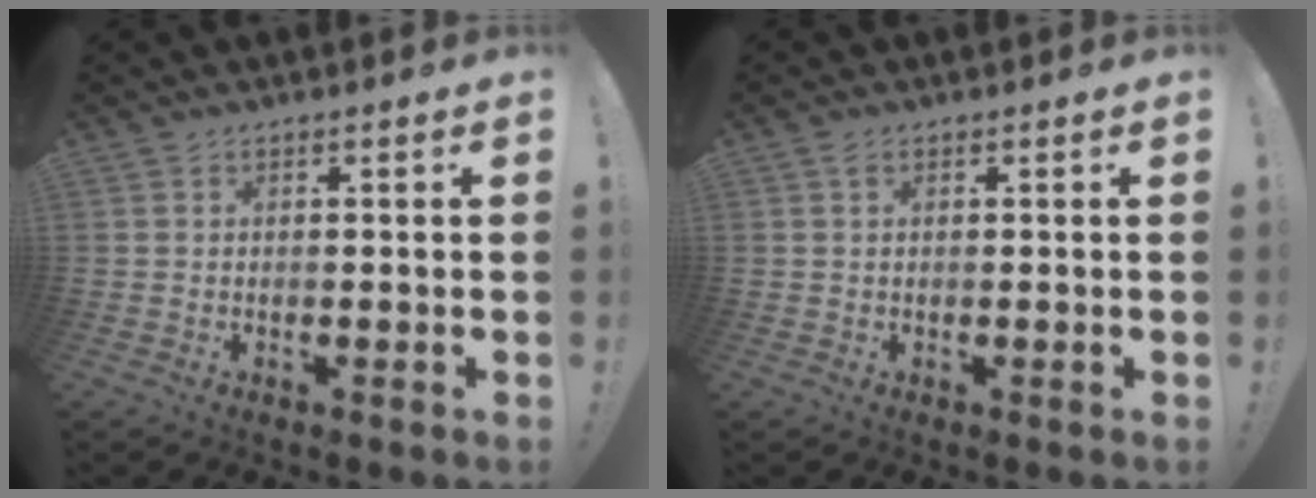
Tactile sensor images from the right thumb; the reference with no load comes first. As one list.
[{"total": 0.9, "force": [0.6, 0.5, 0.6], "torque": [-0.013, 0.000, 0.010]}]